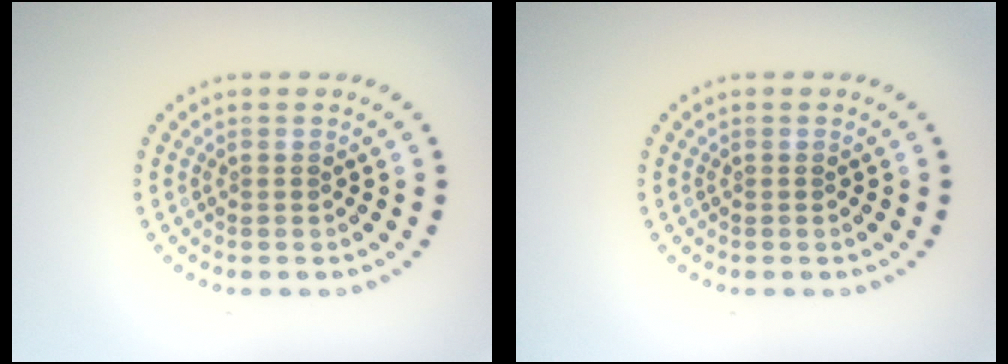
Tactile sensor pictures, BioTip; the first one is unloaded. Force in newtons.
{"total": 0.0}